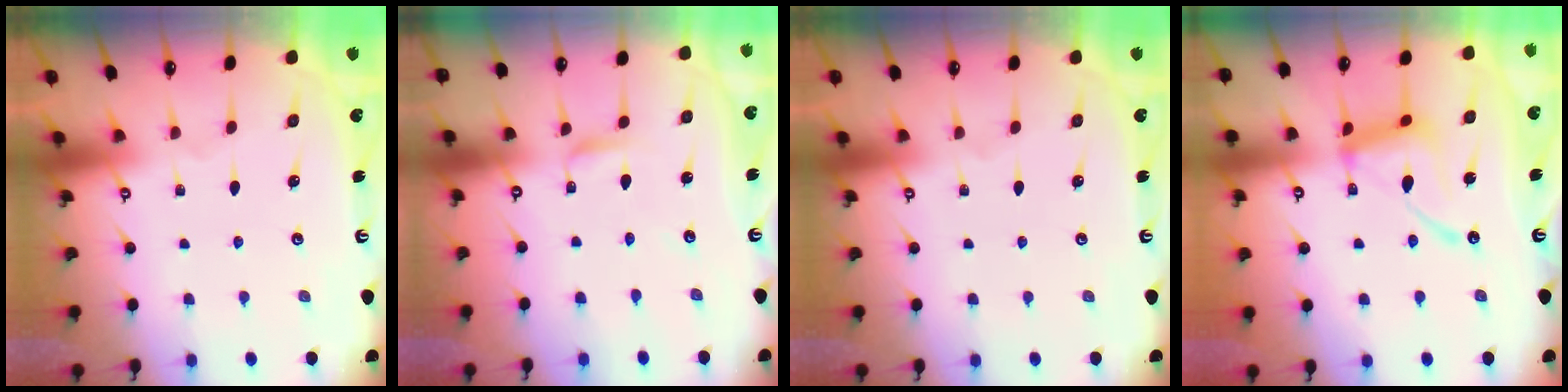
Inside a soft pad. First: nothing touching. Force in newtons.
{"total": 1.7, "press": 1.7, "slide": 0.1}
{"total": 0.0}
{"total": 13.8, "press": 13.7, "slide": 1.2}